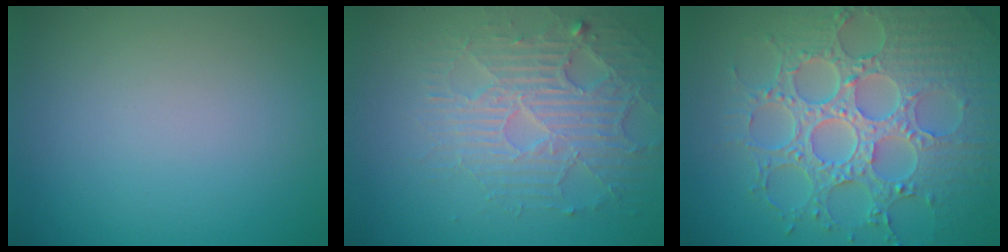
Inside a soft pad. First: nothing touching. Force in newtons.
{"total": 4.6, "press": 4.0, "slide": 2.2}
{"total": 8.6, "press": 6.5, "slide": 5.7}